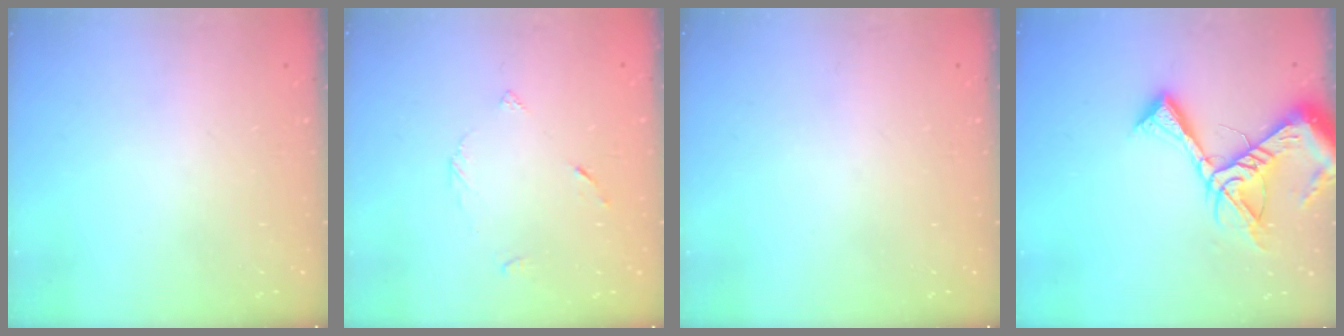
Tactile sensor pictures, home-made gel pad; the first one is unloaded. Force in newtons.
{"total": 3.6, "press": 3.6, "slide": 0.5}
{"total": 0.0}
{"total": 16.0, "press": 15.9, "slide": 1.6}